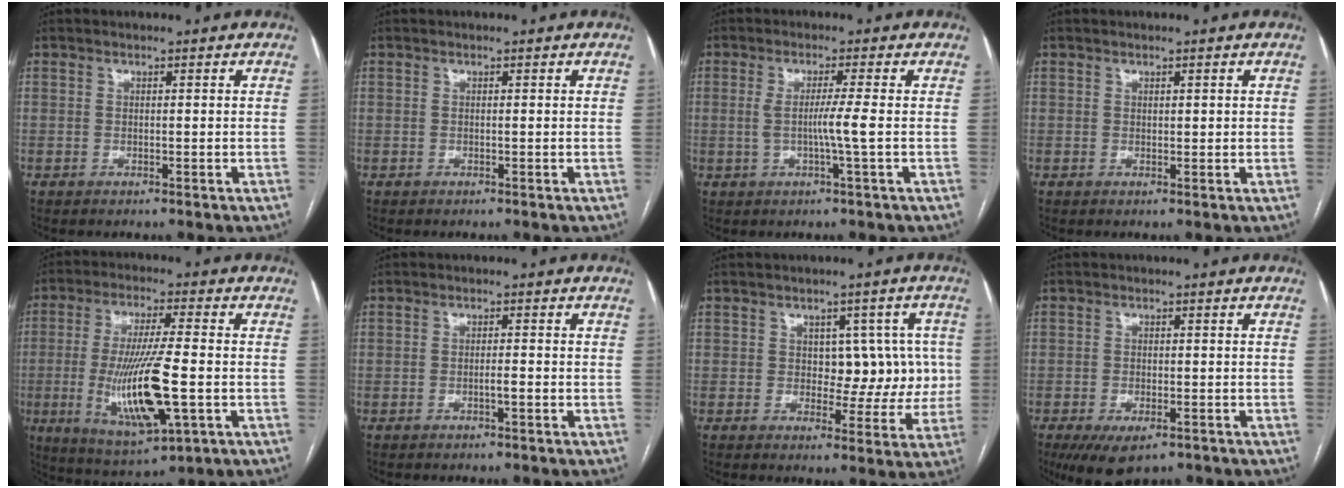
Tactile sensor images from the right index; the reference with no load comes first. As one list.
[{"total": 0.0}, {"total": 4.1, "force": [-0.4, -1.1, 4.0], "torque": [-0.072, -0.006, -0.007]}, {"total": 0.6, "force": [0.3, 0.3, 0.5], "torque": [-0.005, -0.002, 0.004]}, {"total": 14.7, "force": [-2.9, 2.3, 14.2], "torque": [-0.274, -0.021, -0.041]}, {"total": 1.5, "force": [-0.6, 0.1, 1.4], "torque": [-0.024, 0.001, -0.011]}, {"total": 7.4, "force": [0.7, 4.9, 5.5], "torque": [-0.048, 0.023, 0.018]}, {"total": 6.5, "force": [-4.1, 2.9, 4.3], "torque": [-0.068, -0.010, -0.062]}]